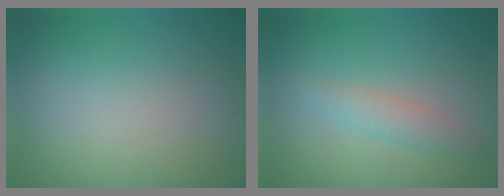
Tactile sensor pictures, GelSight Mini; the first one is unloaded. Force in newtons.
{"total": 1.8, "press": 1.8, "slide": 0.0}